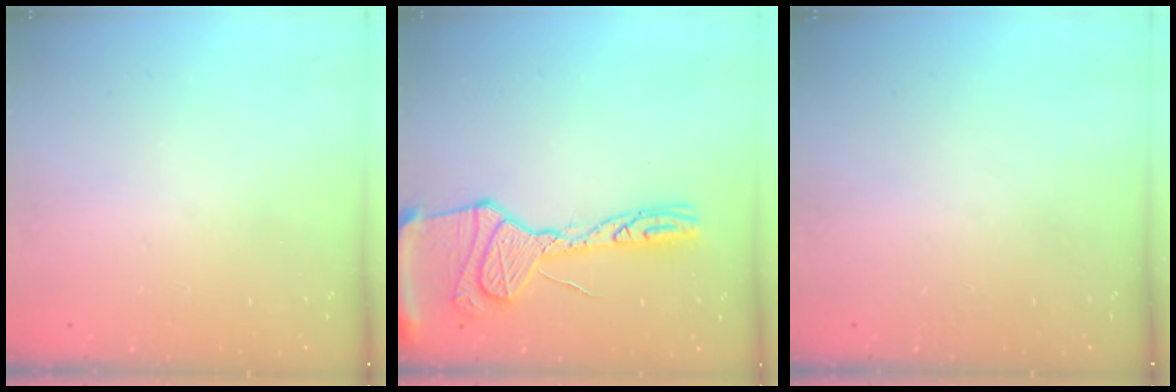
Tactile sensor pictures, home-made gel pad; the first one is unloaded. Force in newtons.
{"total": 19.1, "press": 19.0, "slide": 1.7}
{"total": 0.0}